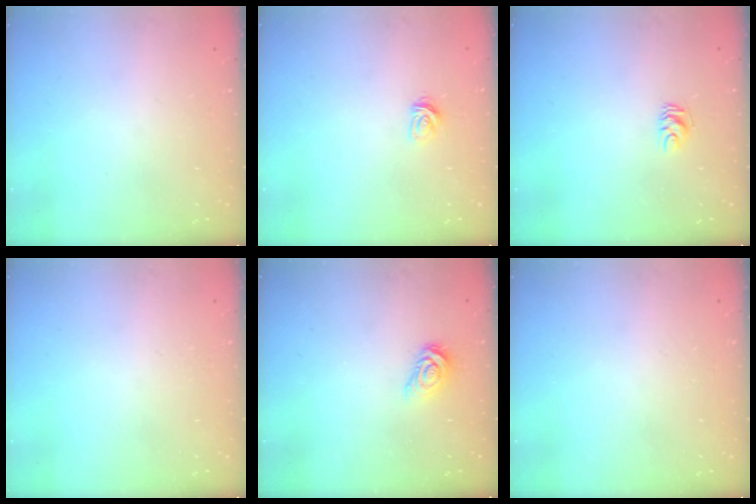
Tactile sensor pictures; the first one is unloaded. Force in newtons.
{"total": 3.3, "press": 3.3, "slide": 0.4}
{"total": 4.6, "press": 4.5, "slide": 0.5}
{"total": 0.0}
{"total": 5.5, "press": 5.5, "slide": 0.6}
{"total": 0.0}